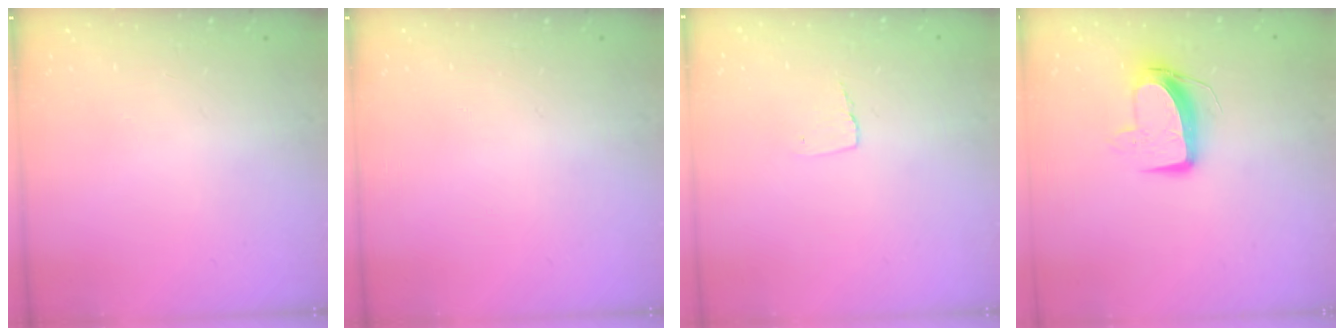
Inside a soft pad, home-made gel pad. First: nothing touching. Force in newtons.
{"total": 0.0}
{"total": 4.1, "press": 4.1, "slide": 0.2}
{"total": 10.5, "press": 10.4, "slide": 0.9}